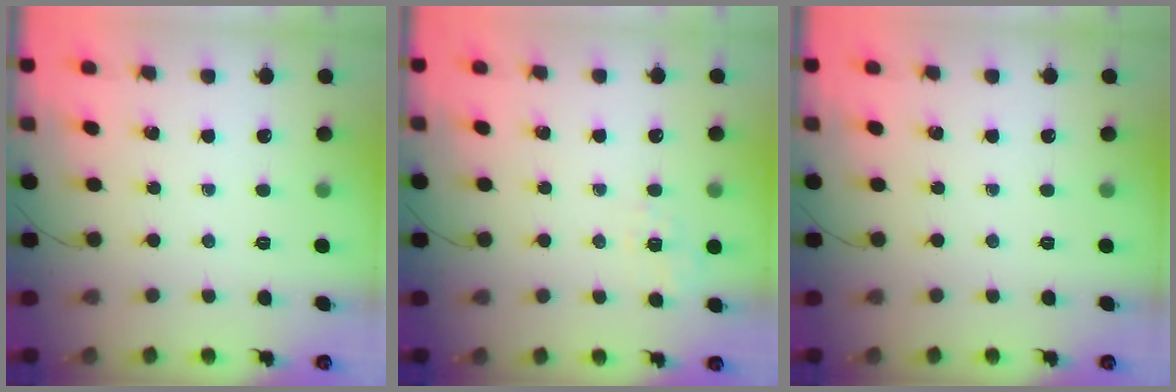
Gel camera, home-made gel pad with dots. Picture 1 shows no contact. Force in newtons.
{"total": 1.6, "press": 0.2, "slide": 1.6}
{"total": 0.0}